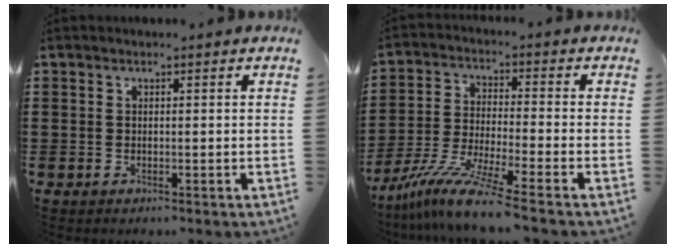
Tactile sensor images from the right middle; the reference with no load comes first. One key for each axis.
{"total": 9.1, "fx": -7.5, "fy": -0.1, "fz": 5.2, "tx": -0.102, "ty": -0.005, "tz": -0.147}